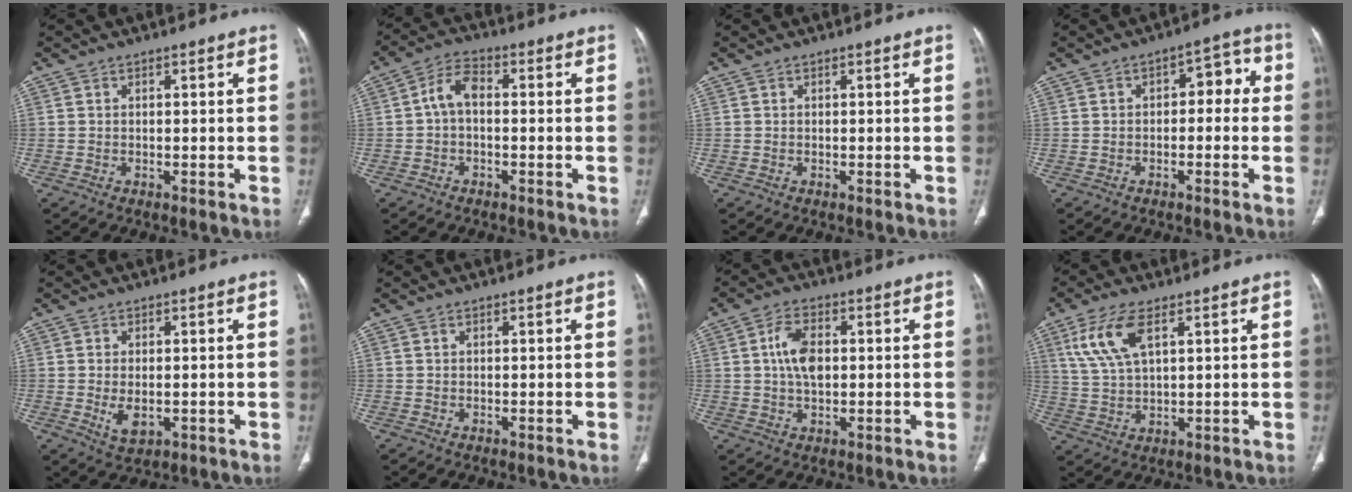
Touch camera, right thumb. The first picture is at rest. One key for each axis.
{"total": 5.2, "fx": -0.2, "fy": 3.0, "fz": 4.2, "tx": -0.075, "ty": 0.019, "tz": -0.015}
{"total": 0.0}
{"total": 5.8, "fx": 0.0, "fy": 3.5, "fz": 4.7, "tx": -0.031, "ty": 0.030, "tz": -0.010}
{"total": 4.2, "fx": -0.7, "fy": 2.4, "fz": 3.4, "tx": -0.060, "ty": -0.008, "tz": -0.003}
{"total": 0.0}
{"total": 5.1, "fx": 0.8, "fy": 3.0, "fz": 4.0, "tx": -0.077, "ty": 0.003, "tz": 0.012}
{"total": 9.1, "fx": 4.2, "fy": 3.7, "fz": 7.2, "tx": -0.157, "ty": -0.008, "tz": 0.090}